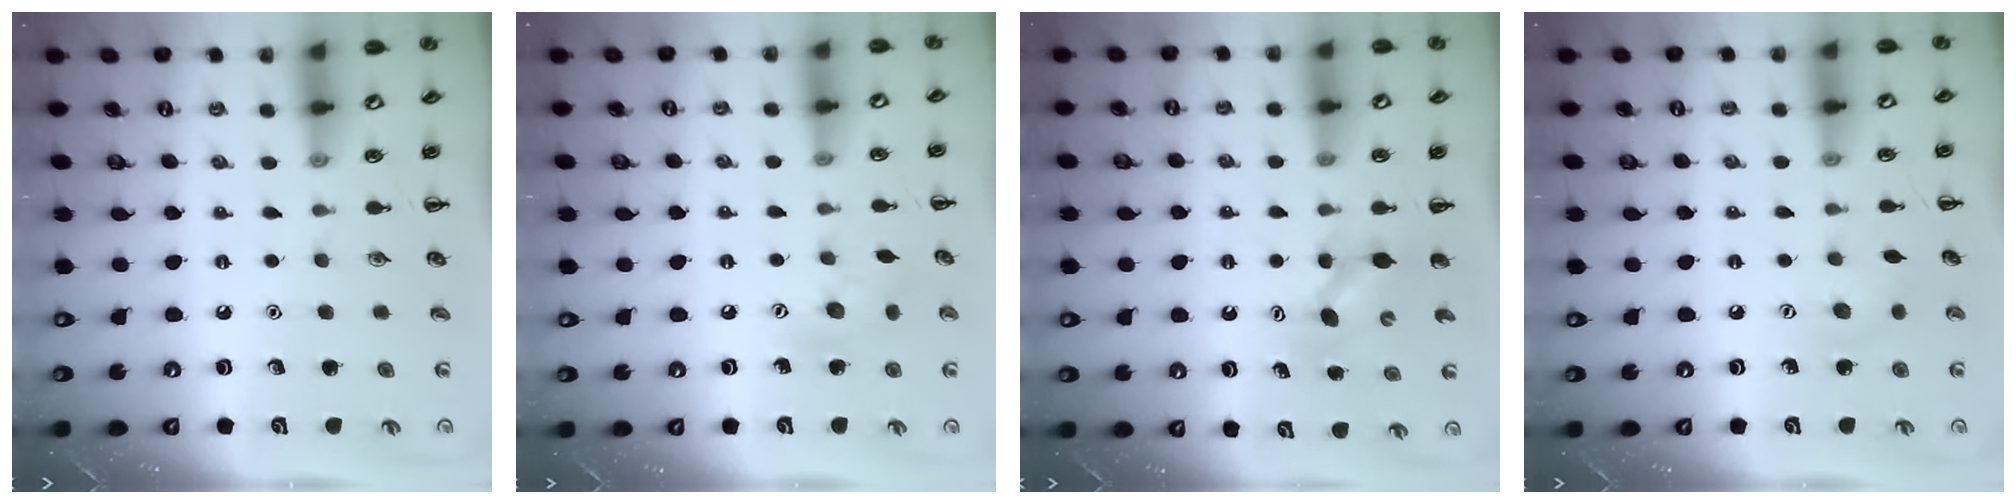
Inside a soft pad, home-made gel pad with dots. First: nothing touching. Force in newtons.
{"total": 7.9, "press": 7.8, "slide": 1.0}
{"total": 4.7, "press": 4.6, "slide": 0.9}
{"total": 5.2, "press": 5.0, "slide": 1.2}